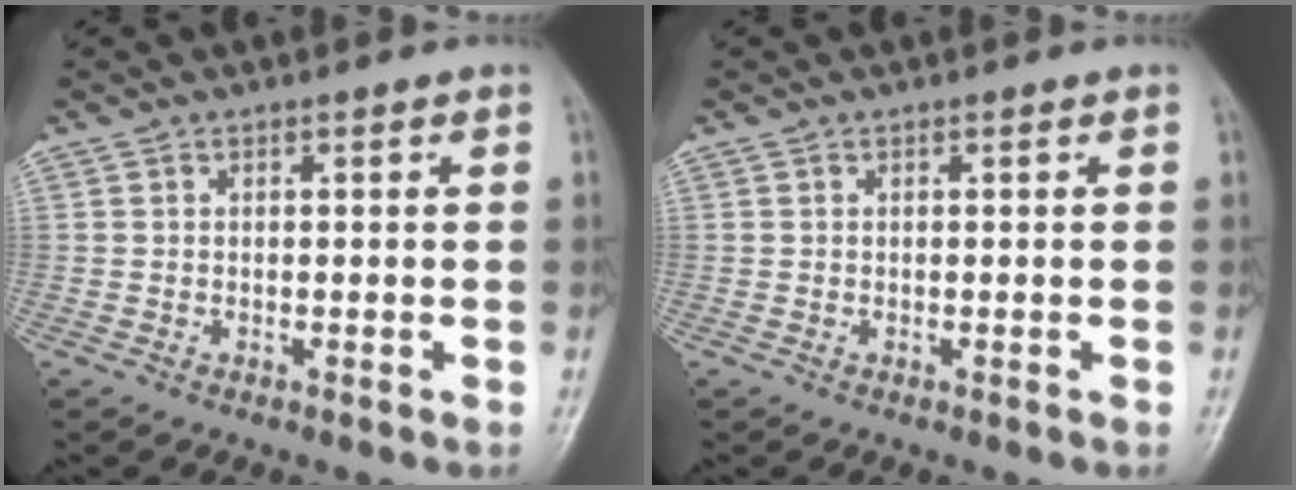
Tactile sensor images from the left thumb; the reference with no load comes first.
{"total": 0.0}